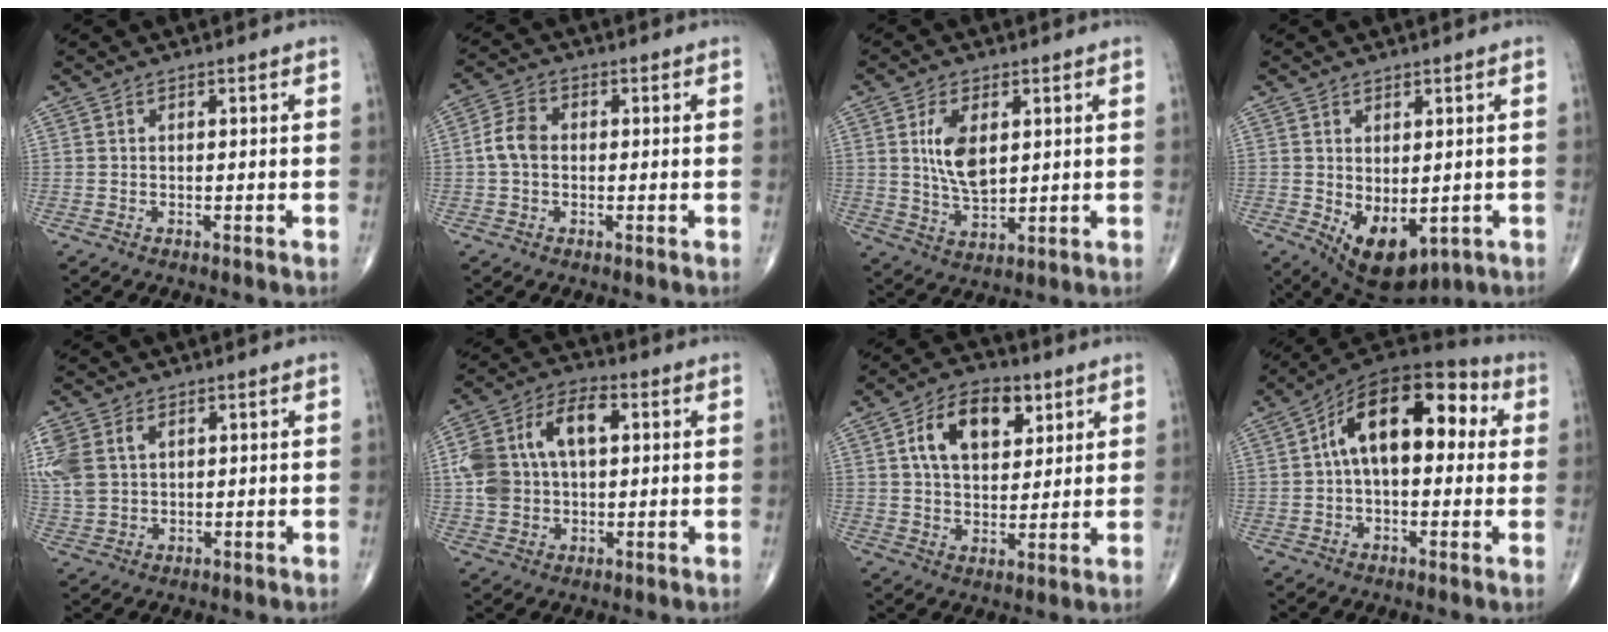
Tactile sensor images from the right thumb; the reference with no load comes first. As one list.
[{"total": 5.0, "force": [-0.2, 3.7, 3.4], "torque": [-0.067, 0.015, -0.012]}, {"total": 8.6, "force": [2.0, 4.6, 7.0], "torque": [-0.120, -0.013, 0.045]}, {"total": 9.8, "force": [-2.1, 5.6, 7.8], "torque": [-0.104, -0.005, -0.007]}, {"total": 11.7, "force": [3.8, 8.5, 7.2], "torque": [-0.196, 0.009, 0.083]}, {"total": 14.6, "force": [2.5, 9.2, 11.0], "torque": [-0.196, 0.027, 0.042]}, {"total": 12.6, "force": [4.8, 7.6, 8.8], "torque": [-0.120, -0.007, 0.081]}, {"total": 17.0, "force": [3.0, 9.3, 14.0], "torque": [-0.190, 0.044, 0.035]}]